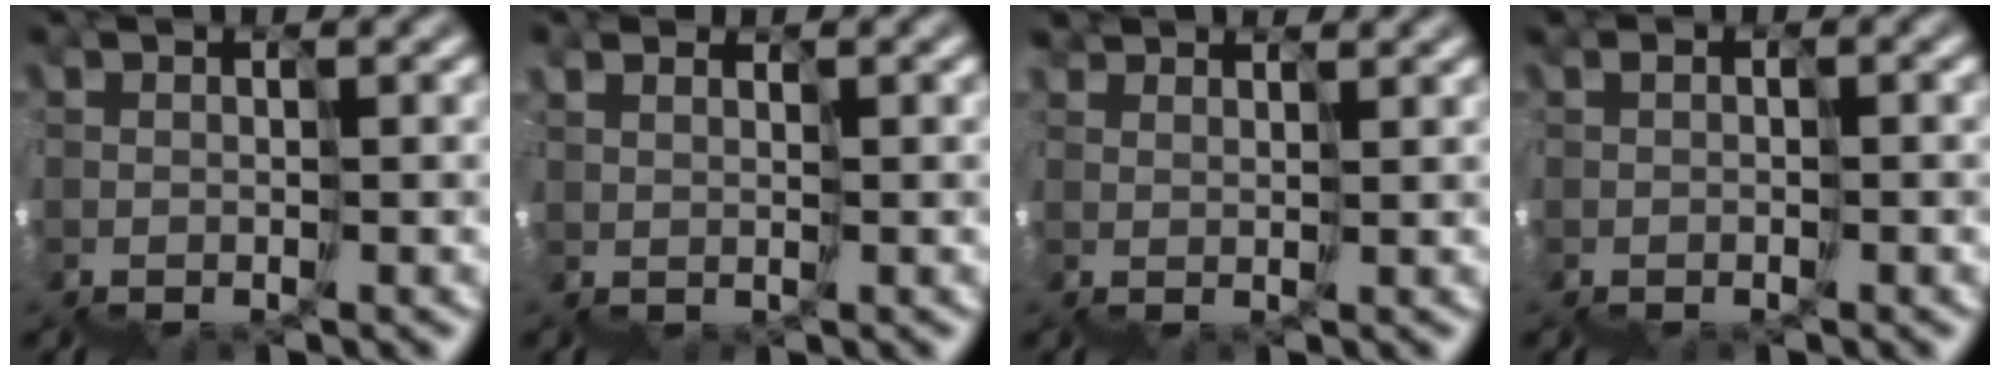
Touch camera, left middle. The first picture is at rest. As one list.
[{"total": 2.9, "force": [1.1, -1.0, -2.5], "torque": [0.022, 0.017, 0.020]}, {"total": 2.8, "force": [2.7, 0.1, -0.4], "torque": [0.011, 0.031, 0.042]}, {"total": 0.8, "force": [-0.7, 0.3, 0.3], "torque": [-0.027, -0.008, -0.002]}]